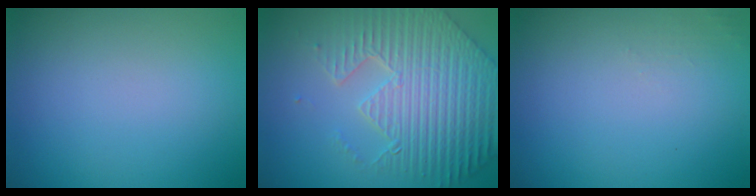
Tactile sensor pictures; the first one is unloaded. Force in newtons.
{"total": 8.9, "press": 6.3, "slide": 6.2}
{"total": 0.7, "press": 0.6, "slide": 0.1}